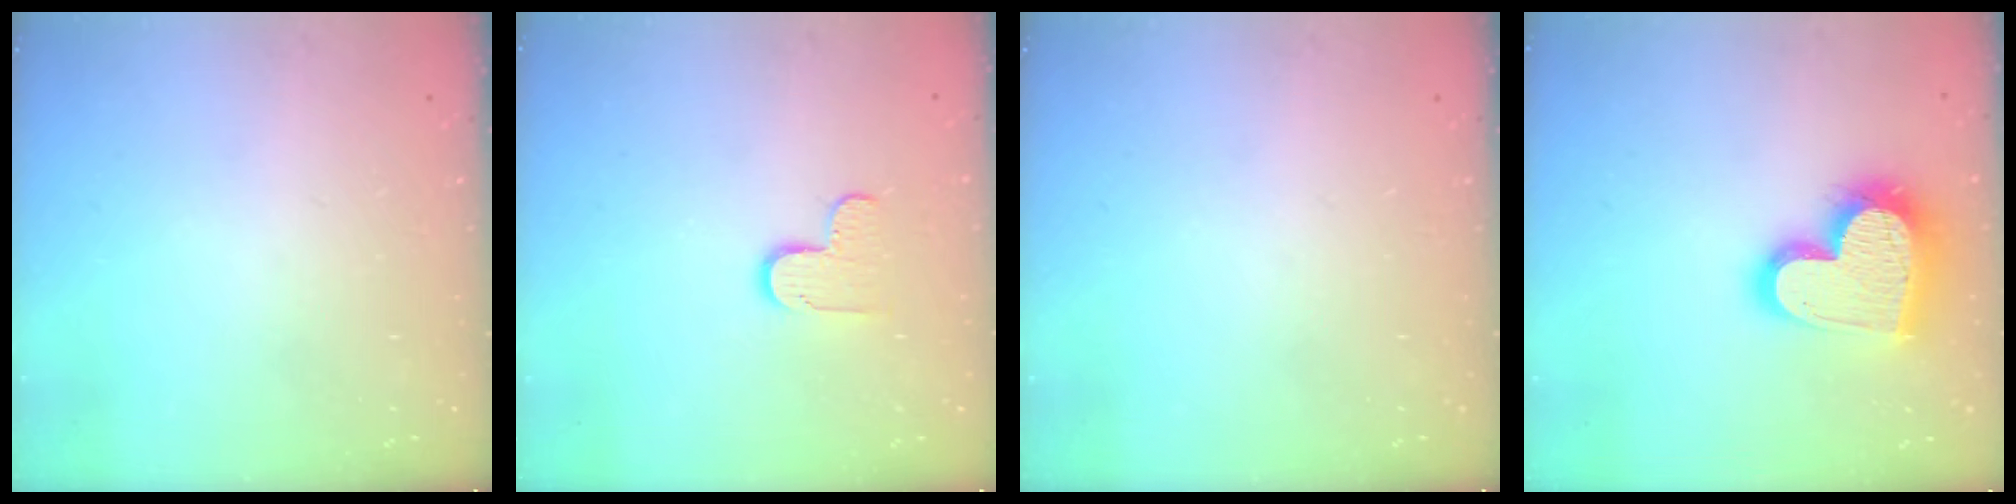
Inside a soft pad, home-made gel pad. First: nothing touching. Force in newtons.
{"total": 6.5, "press": 6.5, "slide": 0.5}
{"total": 0.0}
{"total": 20.6, "press": 20.5, "slide": 1.8}